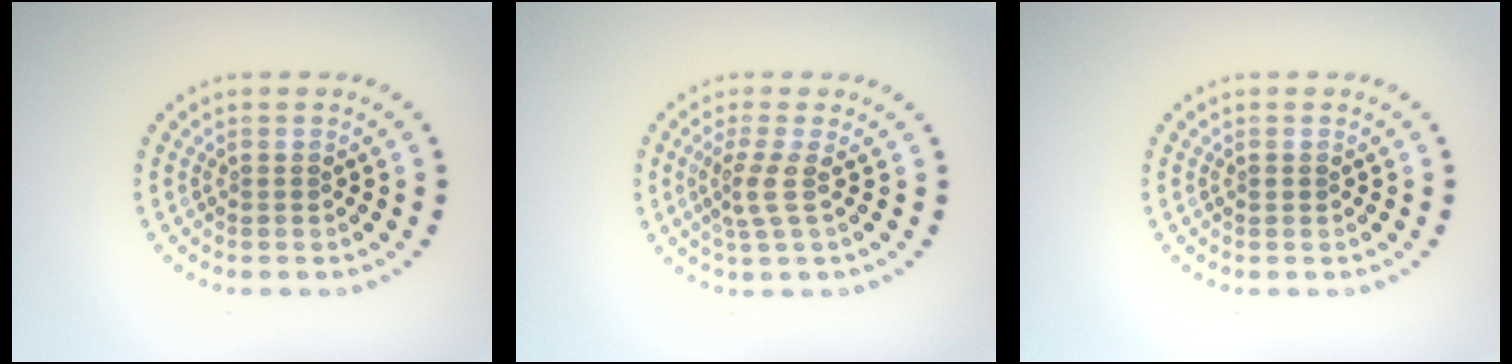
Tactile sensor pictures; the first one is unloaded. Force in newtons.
{"total": 2.2, "press": 1.6, "slide": 1.6}
{"total": 0.5, "press": 0.5, "slide": 0.0}